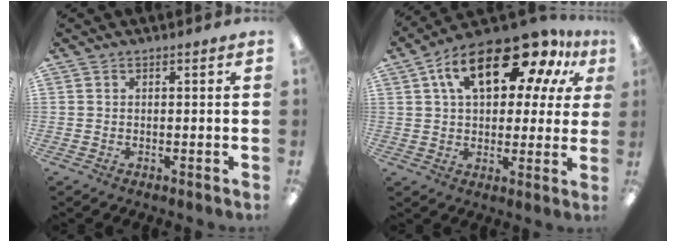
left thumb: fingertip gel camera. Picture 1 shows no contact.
{"total": 20.8, "force": [10.4, 9.8, 15.1], "torque": [-0.245, -0.036, 0.173]}